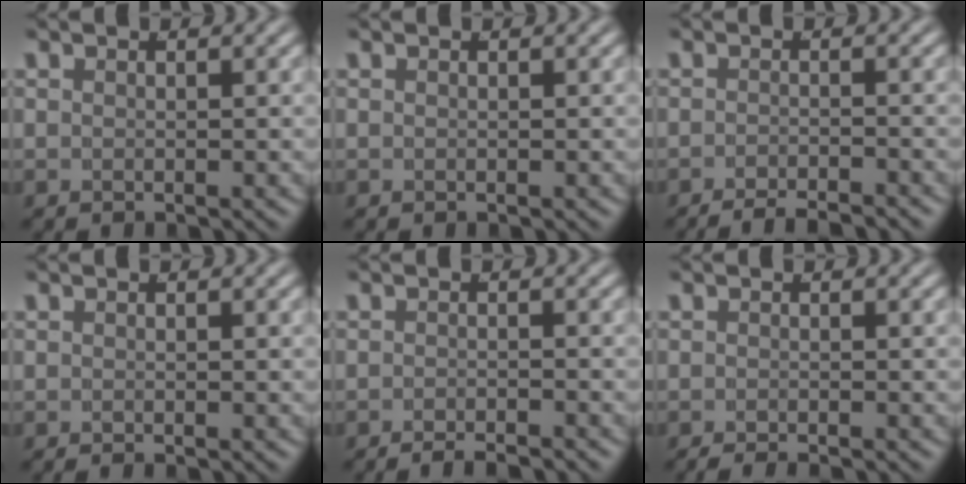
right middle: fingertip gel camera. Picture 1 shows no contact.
{"total": 0.0}
{"total": 3.0, "force": [-2.9, 0.2, 0.7], "torque": [-0.008, -0.005, -0.048]}
{"total": 0.6, "force": [-0.5, -0.3, 0.0], "torque": [0.000, -0.002, -0.007]}
{"total": 2.3, "force": [-2.2, -0.2, 0.5], "torque": [-0.005, -0.003, -0.038]}
{"total": 1.5, "force": [-1.5, -0.2, 0.3], "torque": [0.000, -0.005, -0.023]}